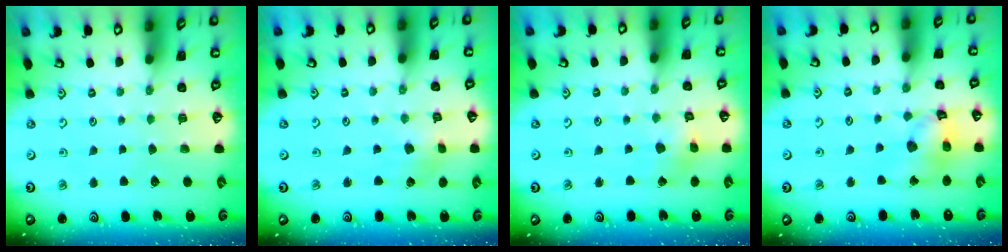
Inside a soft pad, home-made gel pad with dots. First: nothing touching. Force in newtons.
{"total": 2.4, "press": 2.3, "slide": 0.5}
{"total": 2.9, "press": 2.9, "slide": 0.3}
{"total": 13.4, "press": 13.3, "slide": 1.8}